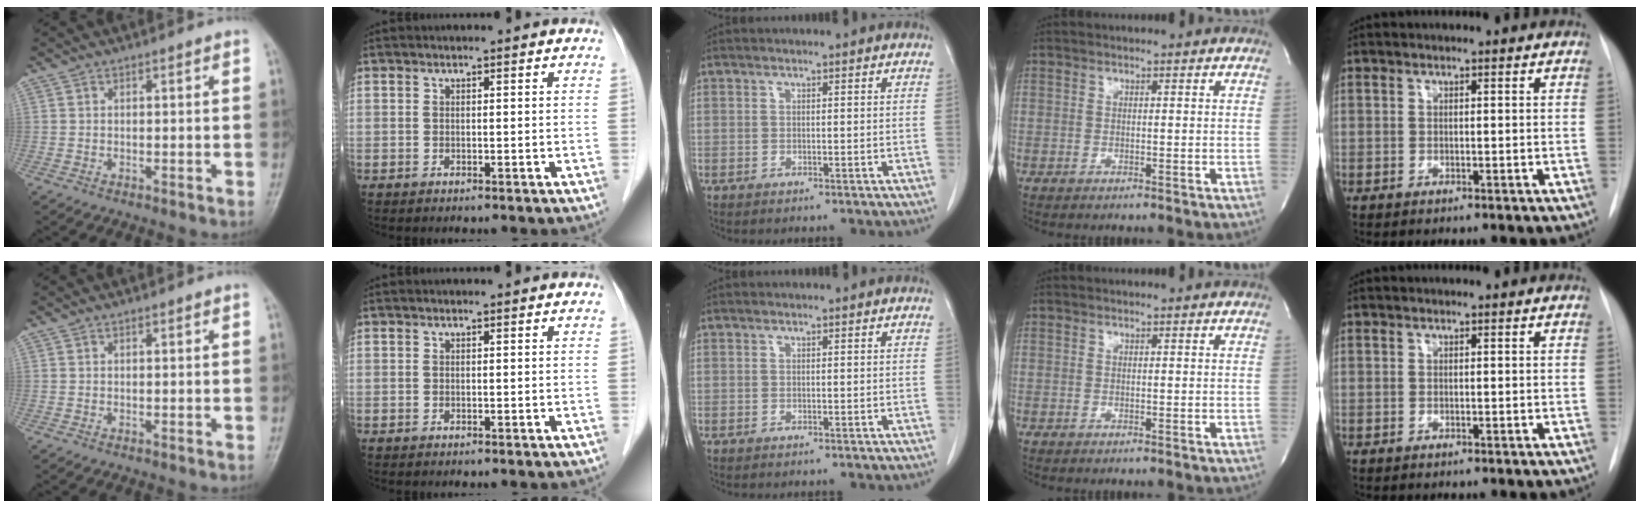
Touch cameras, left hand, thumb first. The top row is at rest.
{}